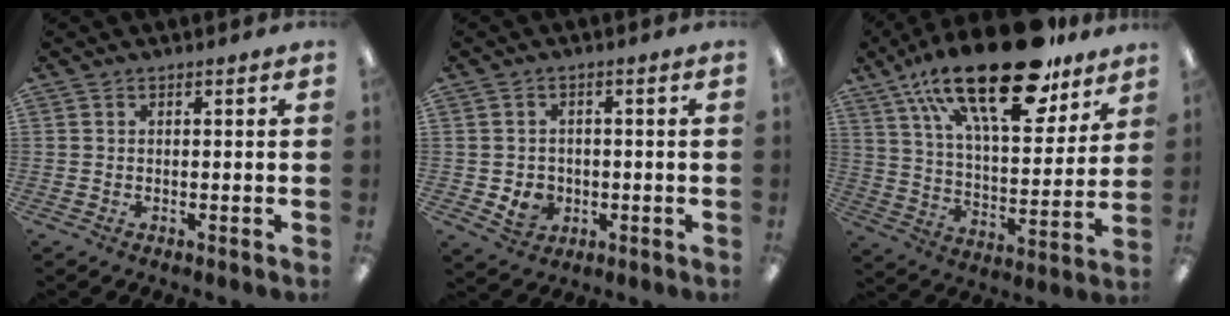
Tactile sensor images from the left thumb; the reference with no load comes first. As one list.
[{"total": 4.8, "force": [-0.9, 4.4, 1.6], "torque": [-0.013, 0.007, -0.014]}, {"total": 26.8, "force": [17.9, 9.9, 17.4], "torque": [-0.282, -0.100, 0.298]}]